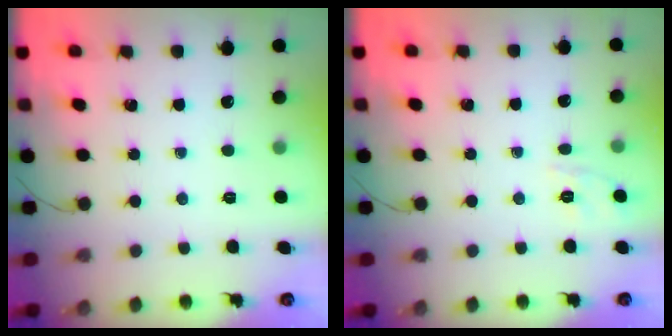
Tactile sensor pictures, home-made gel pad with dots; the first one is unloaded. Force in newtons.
{"total": 1.8, "press": 0.5, "slide": 1.7}